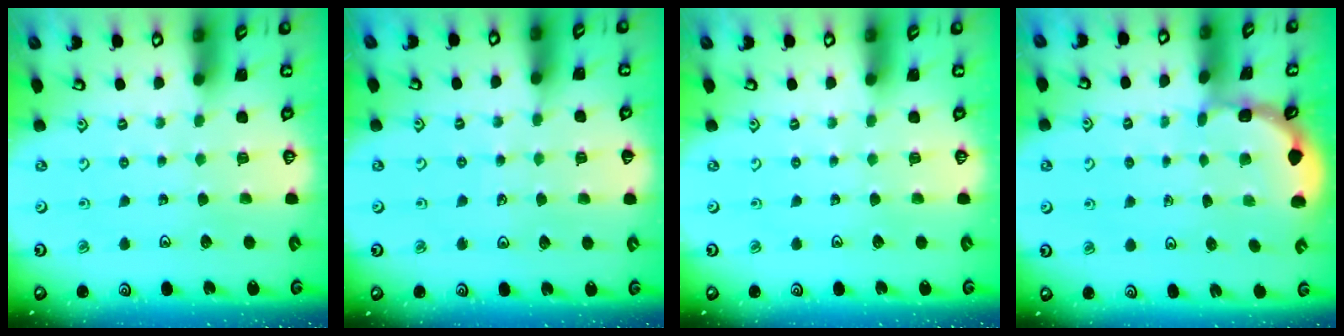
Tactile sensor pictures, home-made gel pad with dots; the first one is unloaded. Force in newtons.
{"total": 4.3, "press": 4.3, "slide": 0.7}
{"total": 0.0}
{"total": 1.5, "press": 1.5, "slide": 0.2}